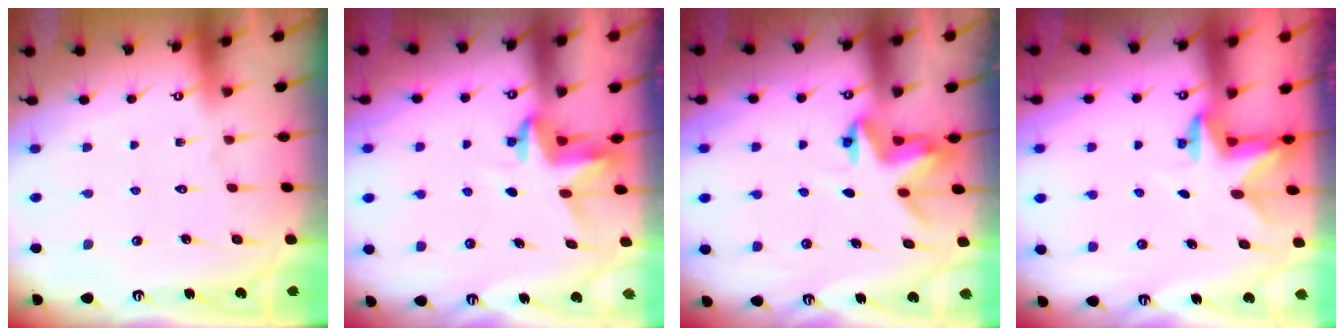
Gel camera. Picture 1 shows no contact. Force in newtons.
{"total": 3.7, "press": 3.7, "slide": 0.3}
{"total": 3.9, "press": 3.8, "slide": 0.5}
{"total": 2.3, "press": 2.3, "slide": 0.4}